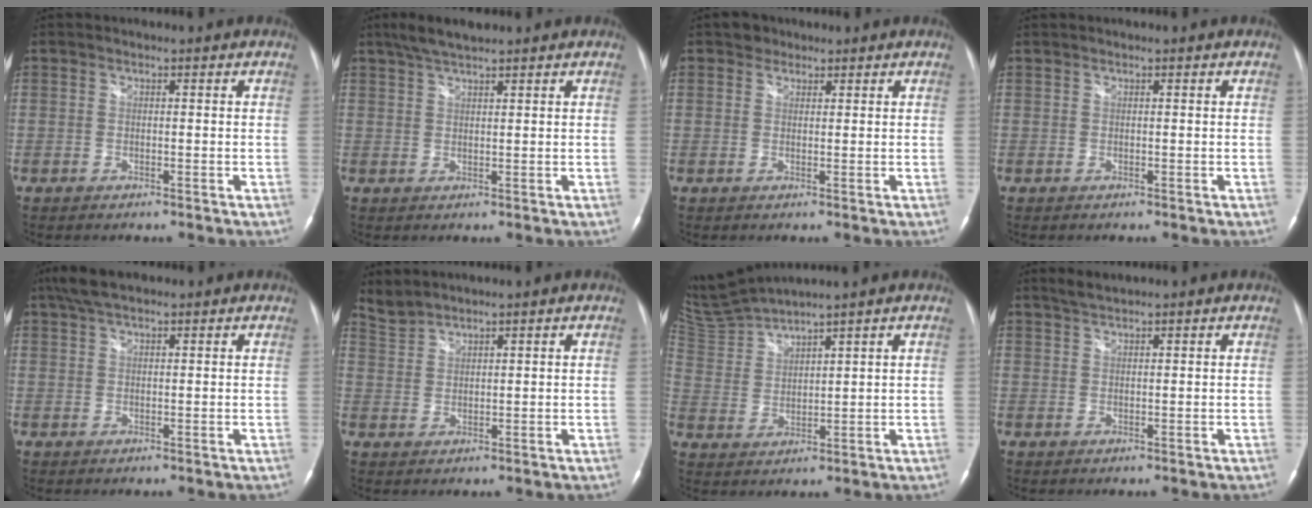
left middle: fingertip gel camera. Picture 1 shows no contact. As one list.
[{"total": 4.2, "force": [3.4, 0.4, 2.4], "torque": [-0.052, 0.012, 0.066]}, {"total": 1.8, "force": [1.2, 1.3, 0.1], "torque": [0.002, 0.004, 0.015]}, {"total": 0.0}, {"total": 4.6, "force": [3.5, 1.3, 2.7], "torque": [-0.058, 0.021, 0.066]}, {"total": 3.0, "force": [3.0, -0.1, -0.1], "torque": [-0.012, 0.013, 0.070]}, {"total": 7.5, "force": [7.1, -1.6, 1.7], "torque": [-0.060, 0.000, 0.161]}, {"total": 1.8, "force": [1.7, -0.1, 0.6], "torque": [-0.013, 0.005, 0.036]}]